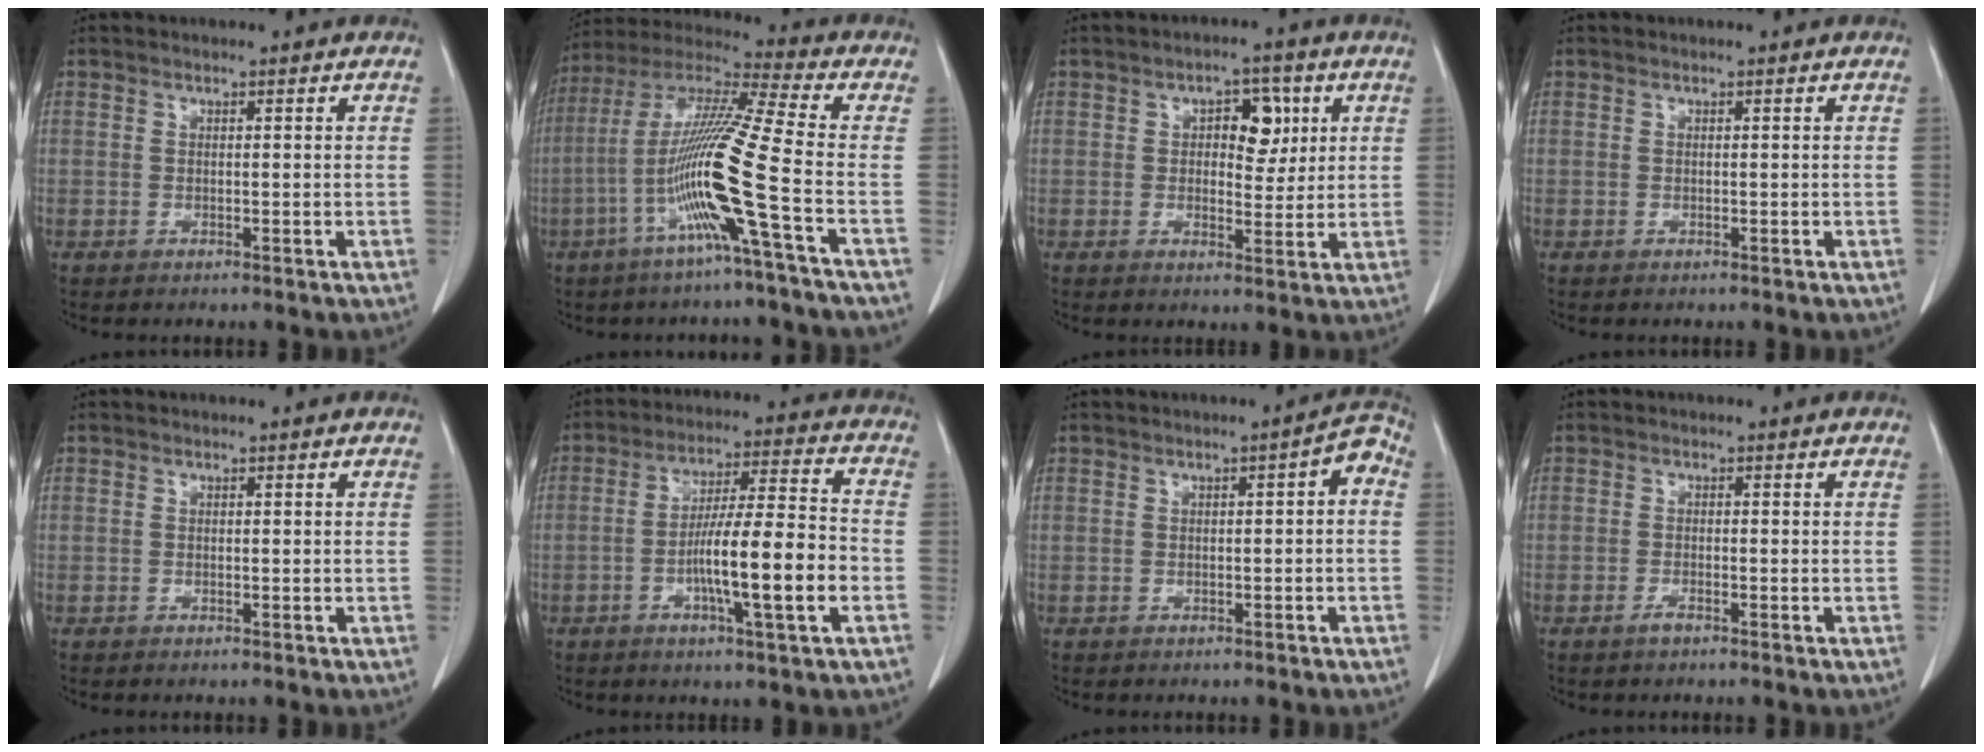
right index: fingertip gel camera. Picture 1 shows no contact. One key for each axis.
{"total": 15.3, "fx": -5.1, "fy": -2.1, "fz": 14.3, "tx": -0.282, "ty": -0.005, "tz": -0.107}
{"total": 5.8, "fx": 1.8, "fy": 3.2, "fz": 4.5, "tx": -0.059, "ty": 0.011, "tz": 0.026}
{"total": 0.0}
{"total": 0.0}
{"total": 13.1, "fx": -3.7, "fy": 0.5, "fz": 12.5, "tx": -0.212, "ty": 0.003, "tz": -0.064}
{"total": 3.1, "fx": -0.1, "fy": 0.8, "fz": 3.0, "tx": -0.031, "ty": 0.015, "tz": -0.005}
{"total": 1.1, "fx": -0.8, "fy": 0.1, "fz": 0.7, "tx": -0.020, "ty": -0.001, "tz": -0.012}